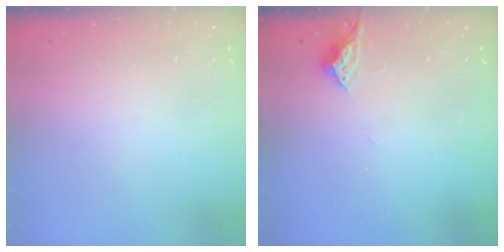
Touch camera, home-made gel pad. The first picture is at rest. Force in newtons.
{"total": 4.2, "press": 4.2, "slide": 0.6}